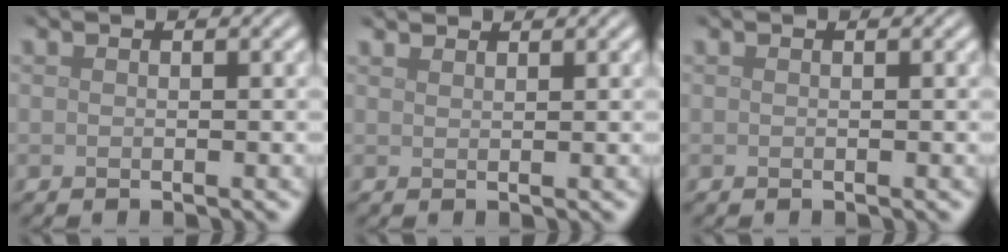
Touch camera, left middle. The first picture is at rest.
{"total": 2.0, "force": [1.9, 0.3, 0.5], "torque": [-0.007, -0.002, 0.026]}
{"total": 0.0}